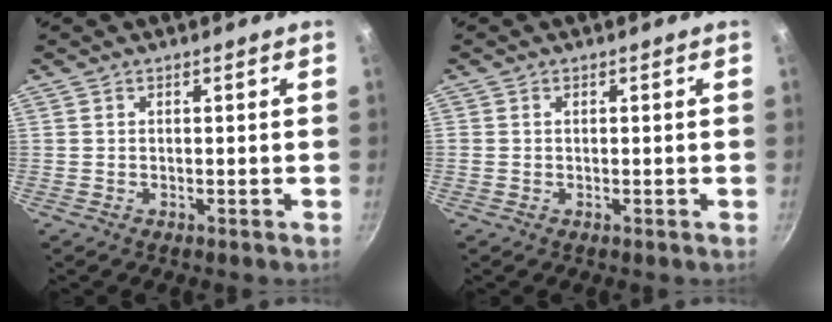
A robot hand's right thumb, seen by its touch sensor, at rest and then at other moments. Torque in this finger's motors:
{"motor_torque": [0.19, -0.26, -0.06, 0.49, 0.08]}